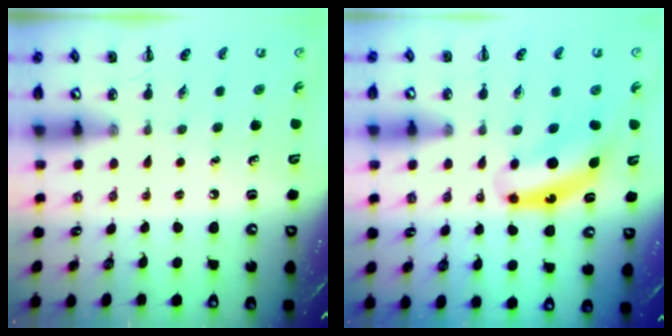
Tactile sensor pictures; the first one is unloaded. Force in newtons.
{"total": 7.7, "press": 7.6, "slide": 0.8}